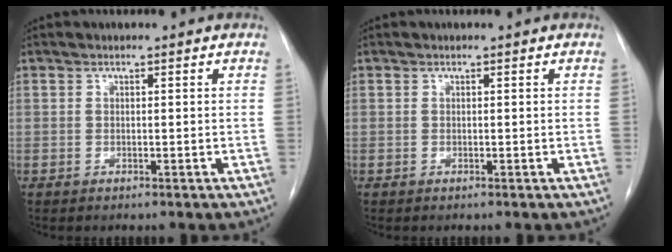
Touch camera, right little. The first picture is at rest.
{"total": 0.0}